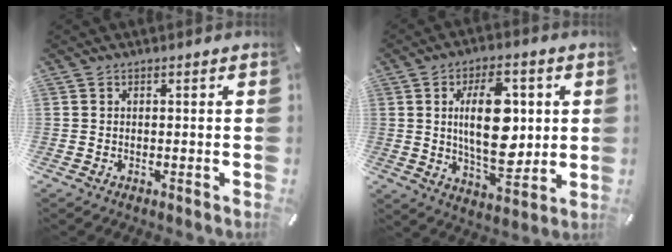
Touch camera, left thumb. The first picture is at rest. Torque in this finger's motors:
{"motor_torque": [0.23, 1.14, 1.70, -1.08, 0.50]}